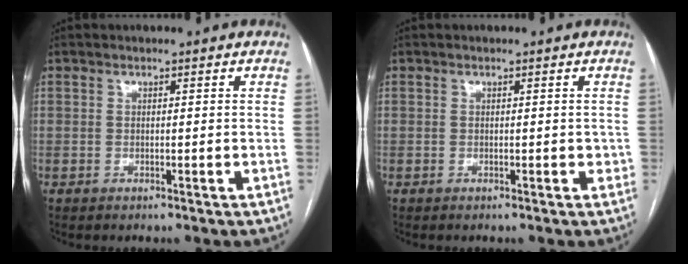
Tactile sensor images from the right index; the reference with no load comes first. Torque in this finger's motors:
{"motor_torque": [0.15, -0.05, 0.14, 0.01]}